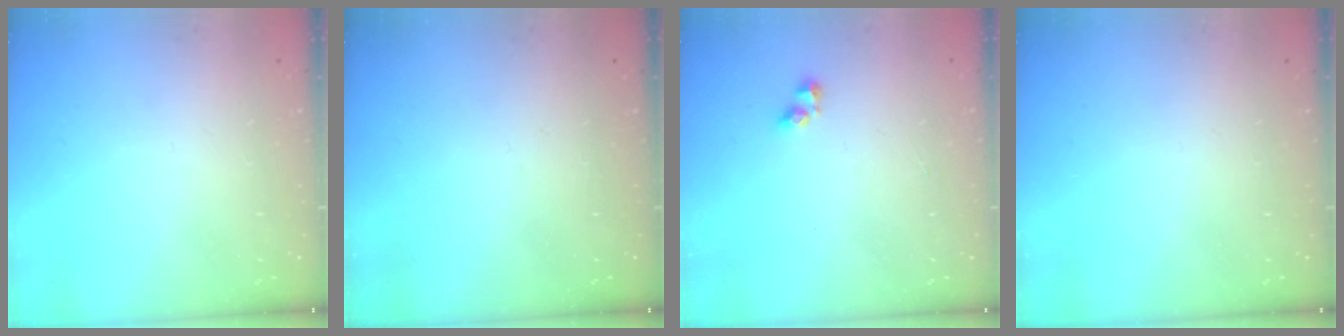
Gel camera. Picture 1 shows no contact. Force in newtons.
{"total": 0.0}
{"total": 3.6, "press": 3.5, "slide": 0.6}
{"total": 0.0}